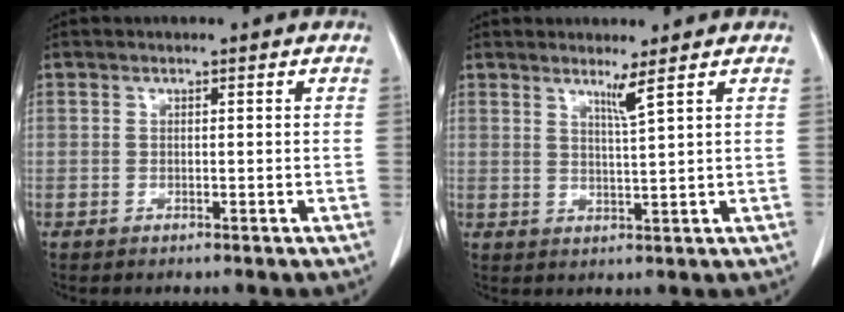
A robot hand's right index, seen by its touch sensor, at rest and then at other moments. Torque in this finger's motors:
{"motor_torque": [0.02, 0.18, 0.01, 0.02]}